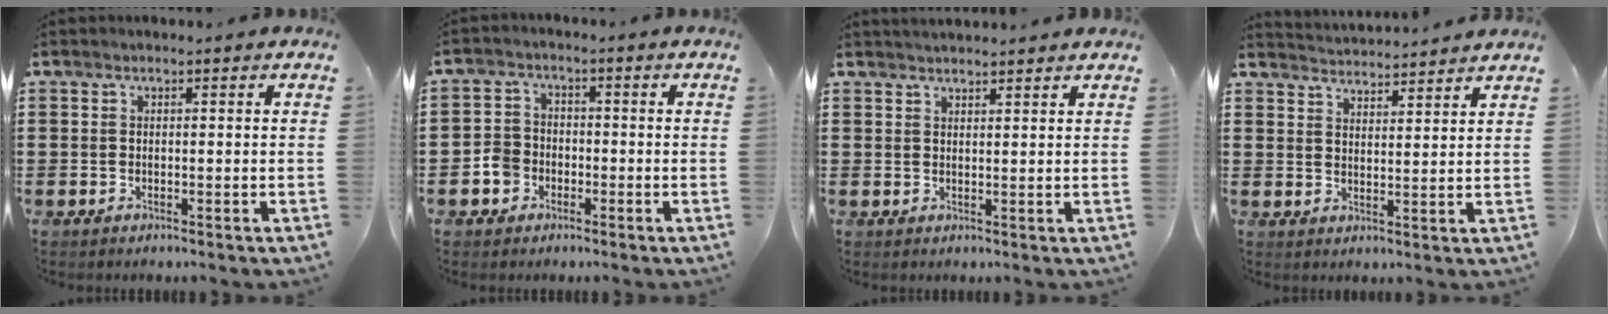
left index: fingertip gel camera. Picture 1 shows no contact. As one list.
[{"total": 3.7, "force": [-1.8, 3.0, 1.2], "torque": [-0.035, 0.007, -0.038]}, {"total": 1.7, "force": [1.7, -0.1, 0.1], "torque": [-0.005, 0.001, 0.033]}, {"total": 3.4, "force": [3.3, -0.6, -0.4], "torque": [-0.003, -0.019, 0.058]}]